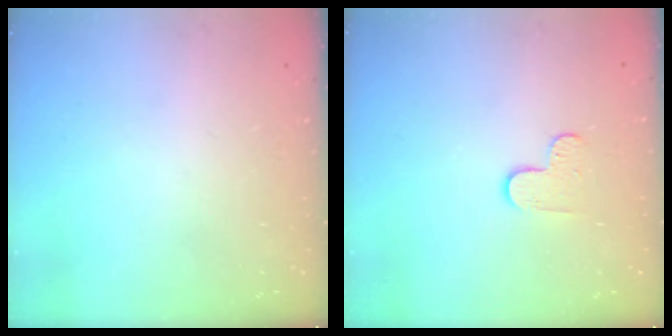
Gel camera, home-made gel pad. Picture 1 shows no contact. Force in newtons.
{"total": 5.8, "press": 5.8, "slide": 0.6}